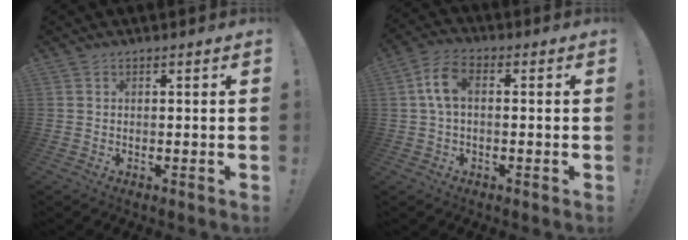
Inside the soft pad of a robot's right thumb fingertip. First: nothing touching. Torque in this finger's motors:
{"motor_torque": [0.06, 0.11, 0.78, -0.05, 0.24]}